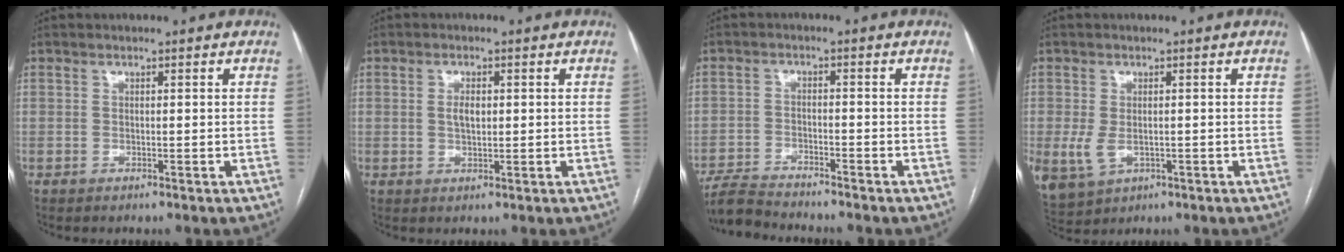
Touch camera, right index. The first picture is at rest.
{"total": 2.5, "force": [0.4, 1.2, 2.2], "torque": [-0.043, 0.002, 0.008]}
{"total": 4.8, "force": [-4.7, -0.2, 1.0], "torque": [-0.014, -0.018, -0.085]}
{"total": 5.9, "force": [-1.3, 3.9, 4.2], "torque": [-0.098, -0.006, -0.009]}